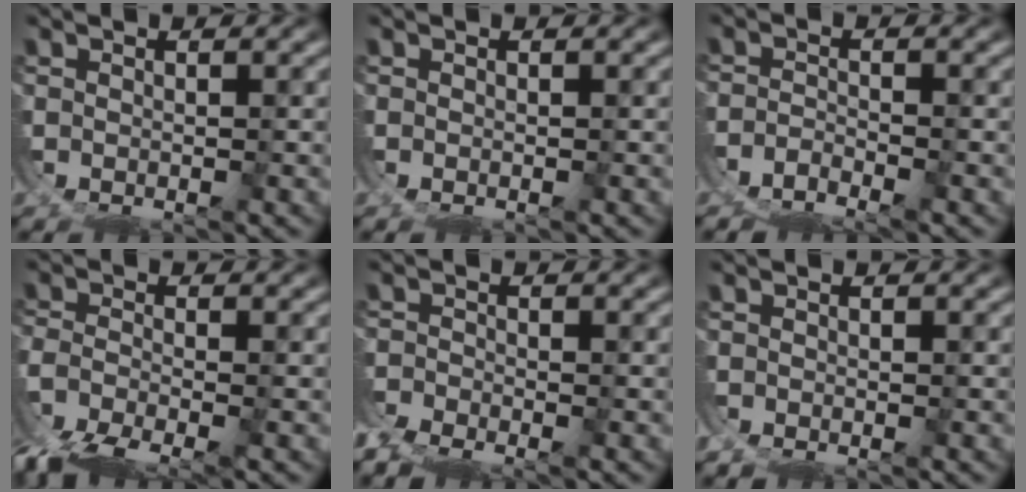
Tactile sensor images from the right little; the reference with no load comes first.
{"total": 0.0}
{"total": 4.6, "force": [-3.8, 2.4, 1.2], "torque": [-0.027, -0.019, -0.061]}
{"total": 6.5, "force": [-4.2, 3.5, 3.6], "torque": [-0.100, -0.044, -0.052]}
{"total": 5.1, "force": [-3.8, 3.0, 1.6], "torque": [-0.047, -0.030, -0.057]}
{"total": 1.3, "force": [-0.6, 1.1, 0.2], "torque": [-0.008, 0.001, -0.015]}